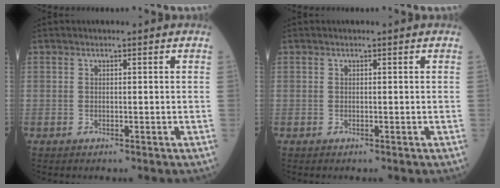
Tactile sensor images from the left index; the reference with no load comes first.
{"total": 0.0}